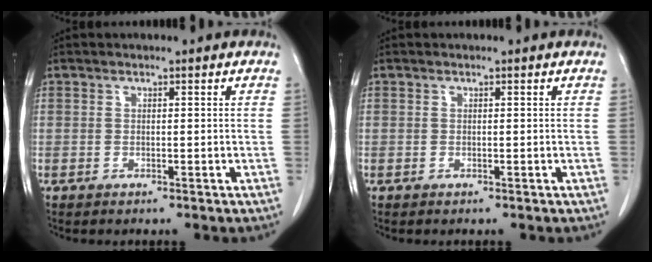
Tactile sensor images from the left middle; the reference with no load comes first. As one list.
[{"total": 0.0}]